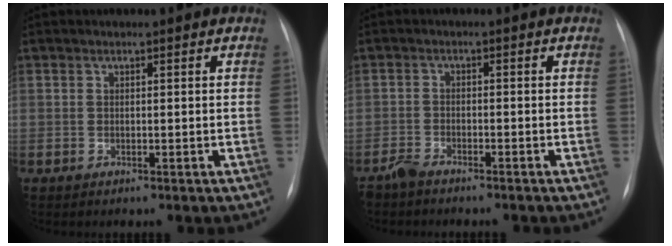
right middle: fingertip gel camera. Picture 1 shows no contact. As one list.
[{"total": 3.1, "force": [-2.8, 0.7, 1.1], "torque": [-0.025, -0.006, -0.048]}]